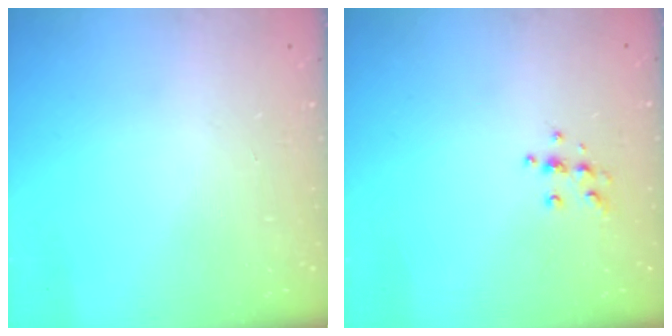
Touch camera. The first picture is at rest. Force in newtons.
{"total": 6.2, "press": 6.2, "slide": 0.6}